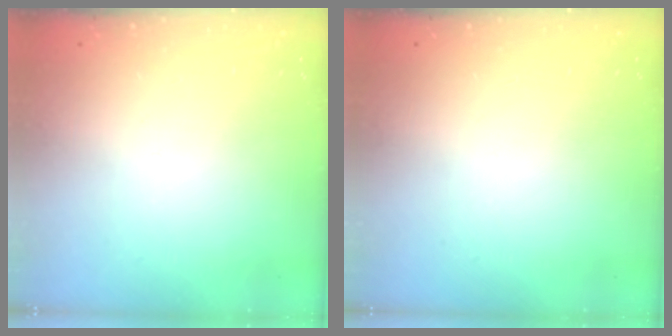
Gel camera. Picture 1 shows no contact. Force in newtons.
{"total": 0.0}